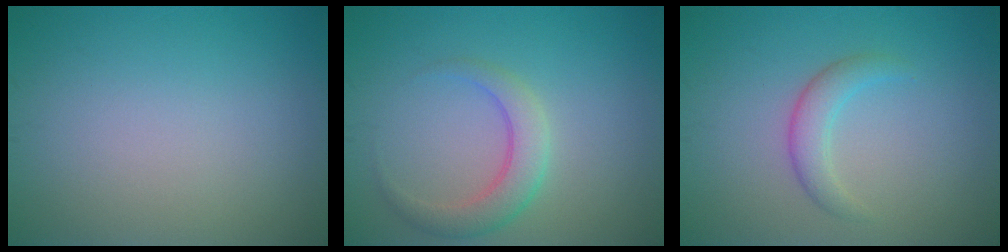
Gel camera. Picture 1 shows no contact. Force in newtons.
{"total": 3.1, "press": 3.1, "slide": 0.3}
{"total": 2.2, "press": 2.2, "slide": 0.2}